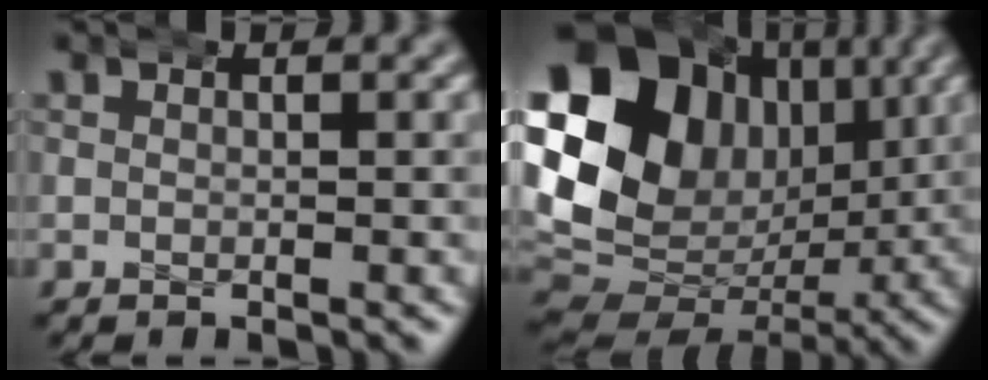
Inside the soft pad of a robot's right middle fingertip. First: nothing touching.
{"total": 18.8, "force": [2.4, 14.6, 11.5], "torque": [-0.201, -0.011, 0.039]}